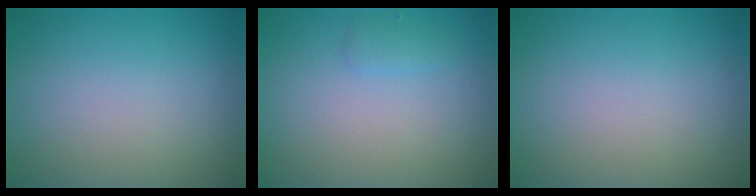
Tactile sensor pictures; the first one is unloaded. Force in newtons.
{"total": 0.9, "press": 0.9, "slide": 0.0}
{"total": 0.0}